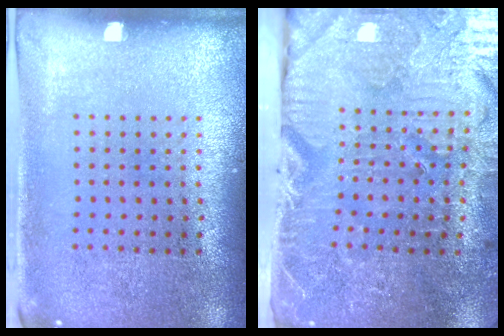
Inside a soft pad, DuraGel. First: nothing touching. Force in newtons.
{"total": 4.1, "press": 4.1, "slide": 0.8}